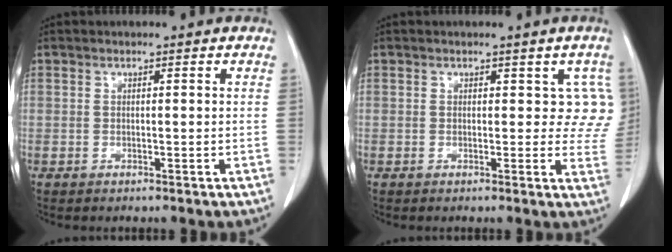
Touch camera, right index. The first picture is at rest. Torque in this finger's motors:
{"motor_torque": [0.11, 0.06, 0.06, 0.00]}